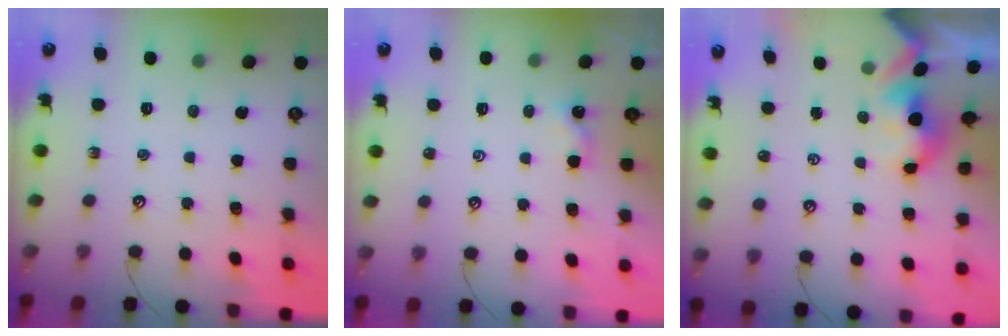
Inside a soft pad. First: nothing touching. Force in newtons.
{"total": 0.6, "press": 0.5, "slide": 0.2}
{"total": 2.3, "press": 2.3, "slide": 0.2}